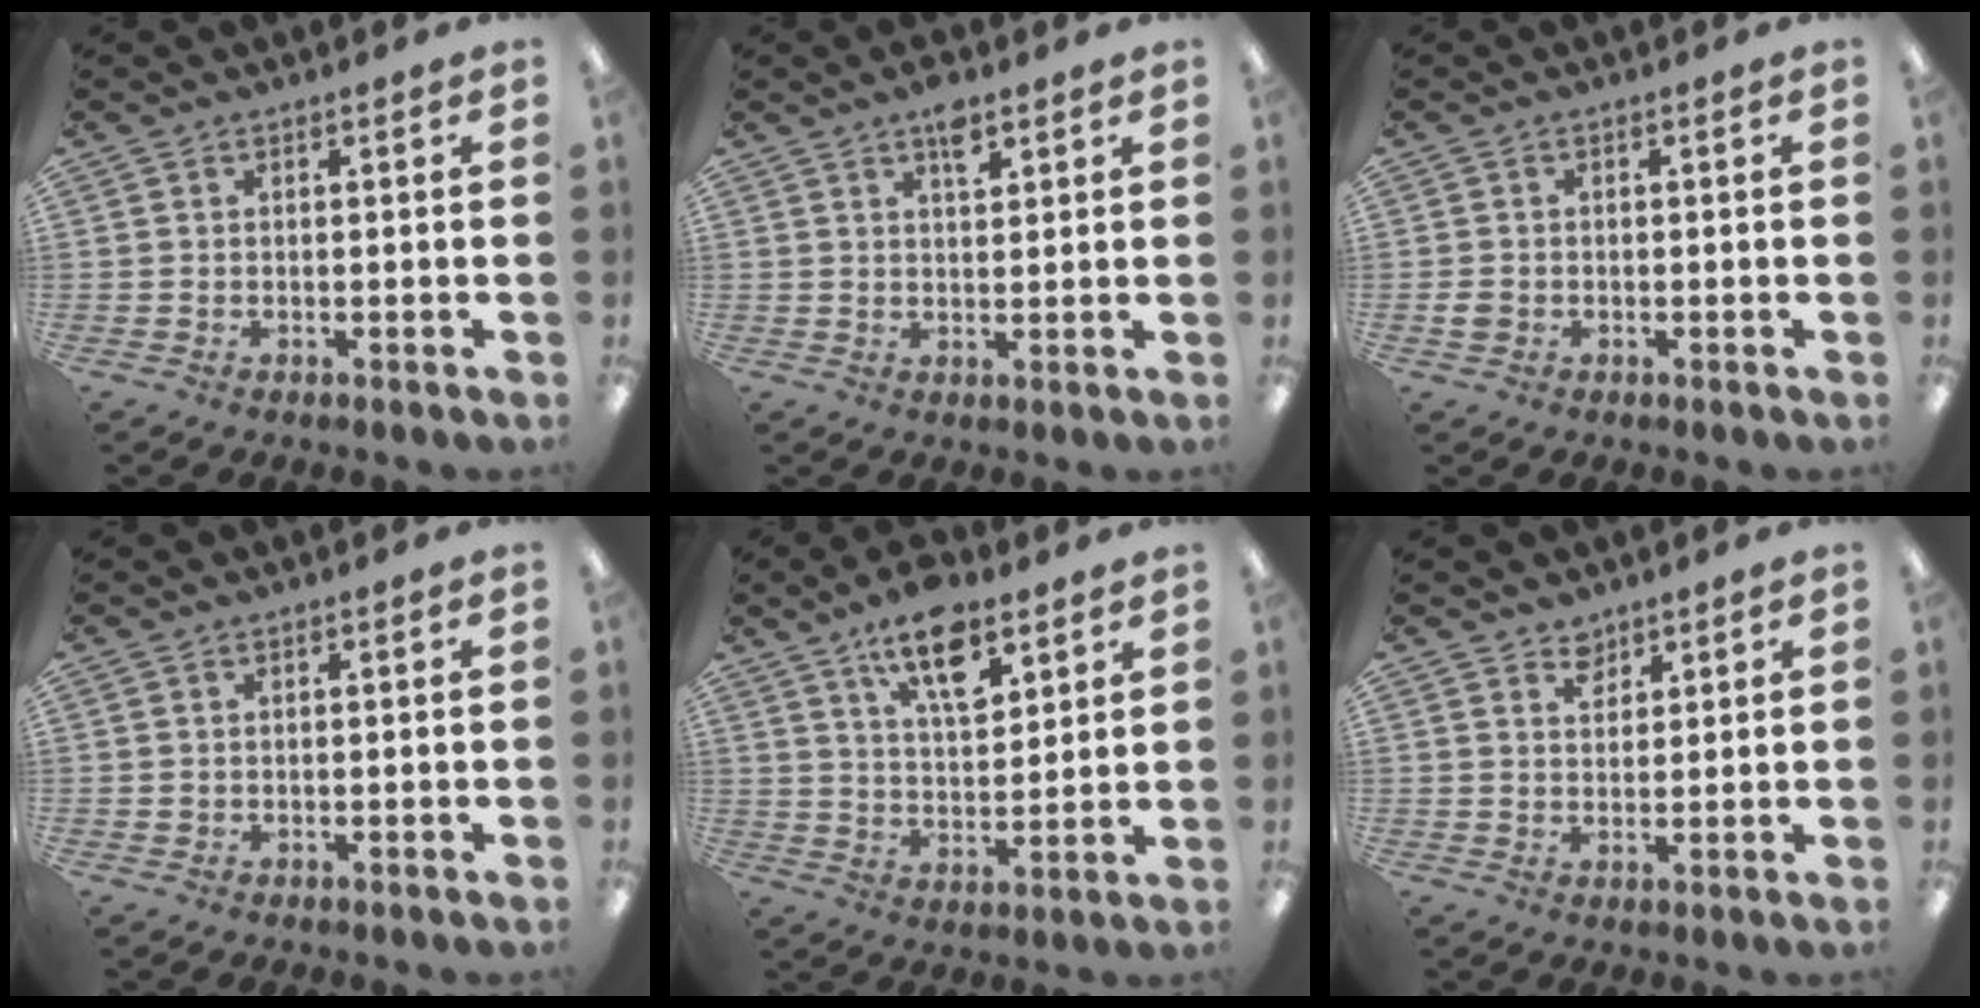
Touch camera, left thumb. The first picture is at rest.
{"total": 4.9, "force": [3.2, 2.1, 3.1], "torque": [-0.036, -0.012, 0.051]}
{"total": 2.1, "force": [-0.5, 1.7, 1.1], "torque": [-0.018, 0.004, -0.010]}
{"total": 0.6, "force": [0.1, 0.5, 0.1], "torque": [-0.002, 0.005, 0.001]}
{"total": 12.3, "force": [8.0, 5.6, 7.5], "torque": [-0.116, -0.035, 0.138]}
{"total": 3.4, "force": [2.8, 1.9, 0.4], "torque": [0.003, -0.014, 0.052]}